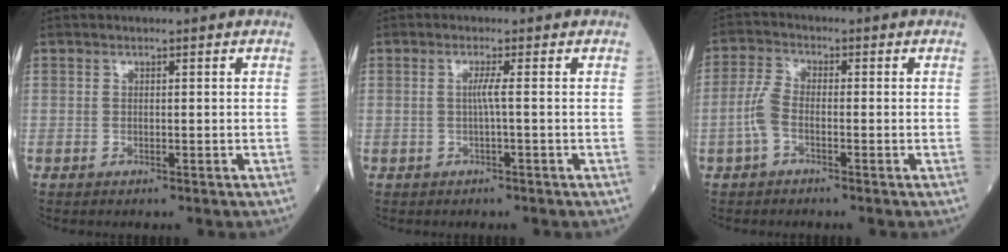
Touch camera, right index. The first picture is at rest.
{"total": 1.5, "force": [-0.1, -0.5, 1.4], "torque": [-0.028, 0.002, -0.004]}
{"total": 3.9, "force": [-1.4, 1.8, 3.1], "torque": [-0.079, 0.006, -0.036]}